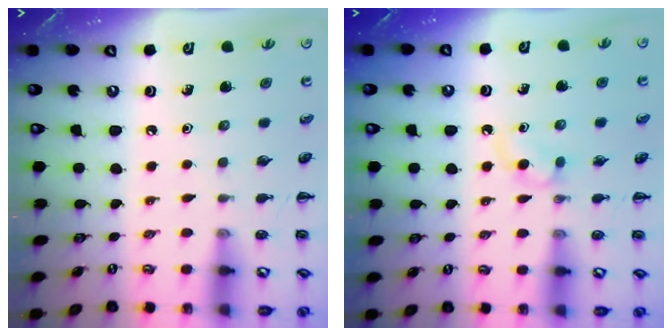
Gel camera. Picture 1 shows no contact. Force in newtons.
{"total": 2.7, "press": 2.5, "slide": 1.2}